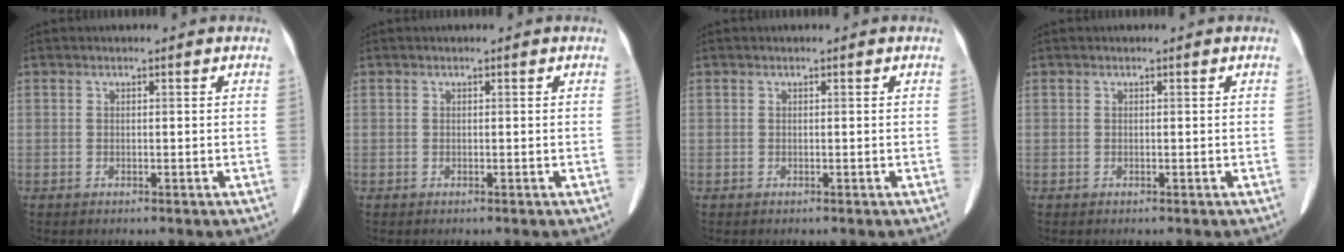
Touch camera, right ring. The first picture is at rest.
{"total": 0.0}
{"total": 0.0}
{"total": 0.0}